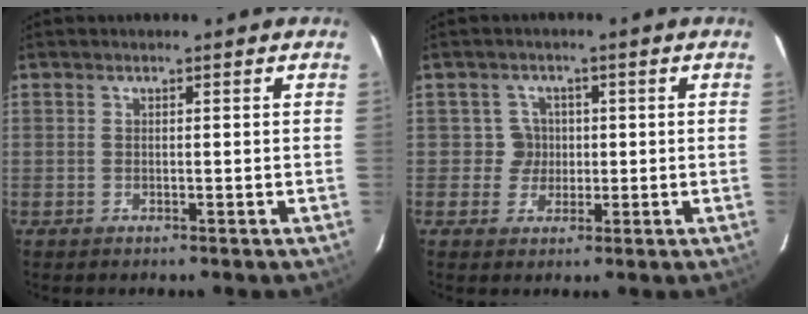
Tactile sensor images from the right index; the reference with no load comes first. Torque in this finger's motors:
{"motor_torque": [0.08, 0.09, -0.02, -0.01]}